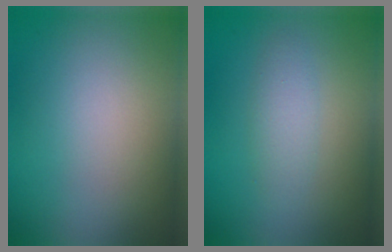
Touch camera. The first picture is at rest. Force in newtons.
{"total": 1.9, "press": 1.9, "slide": 0.1}